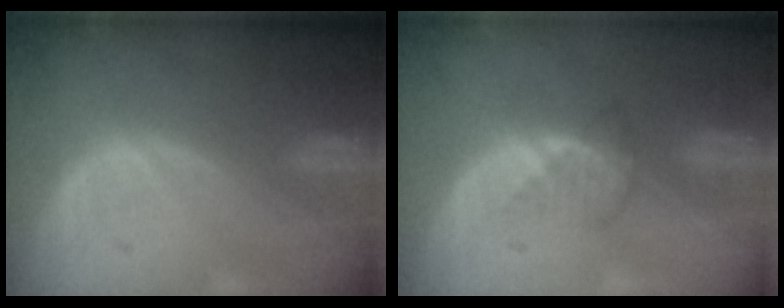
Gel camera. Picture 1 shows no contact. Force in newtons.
{"total": 2.5, "press": 2.5, "slide": 0.3}